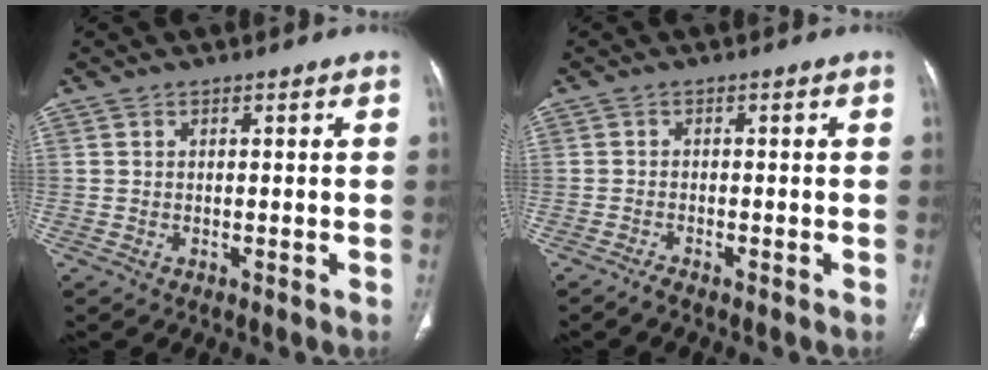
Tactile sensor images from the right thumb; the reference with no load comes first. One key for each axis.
{"total": 1.3, "fx": -1.2, "fy": 0.1, "fz": 0.4, "tx": -0.019, "ty": 0.001, "tz": -0.025}